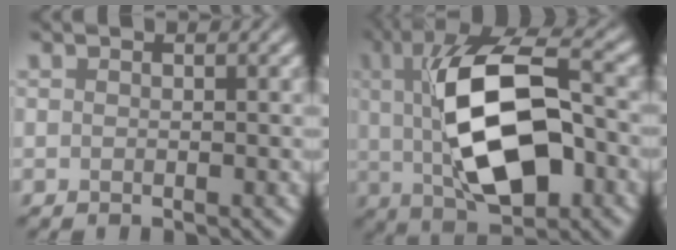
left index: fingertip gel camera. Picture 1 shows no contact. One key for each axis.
{"total": 12.0, "fx": 0.2, "fy": 5.5, "fz": 10.7, "tx": -0.183, "ty": 0.005, "tz": 0.000}